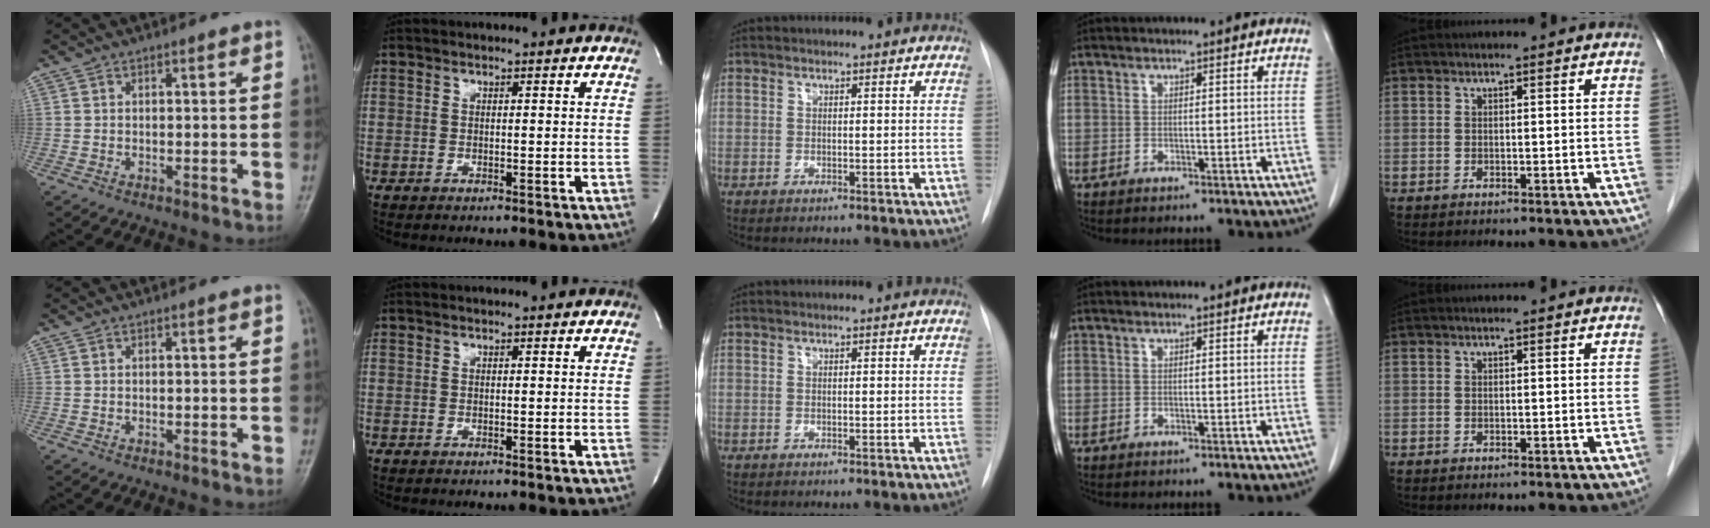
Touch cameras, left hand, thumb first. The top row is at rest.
{}